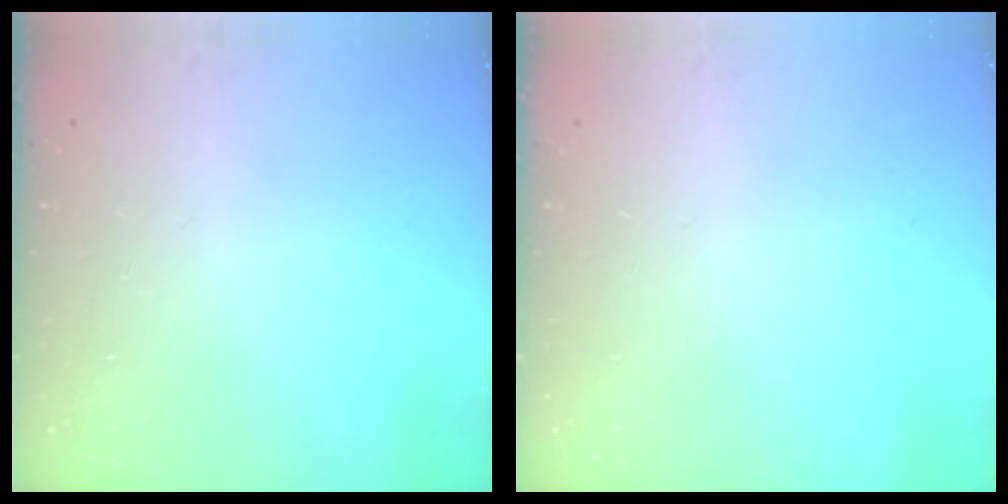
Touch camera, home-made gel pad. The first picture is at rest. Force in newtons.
{"total": 0.0}